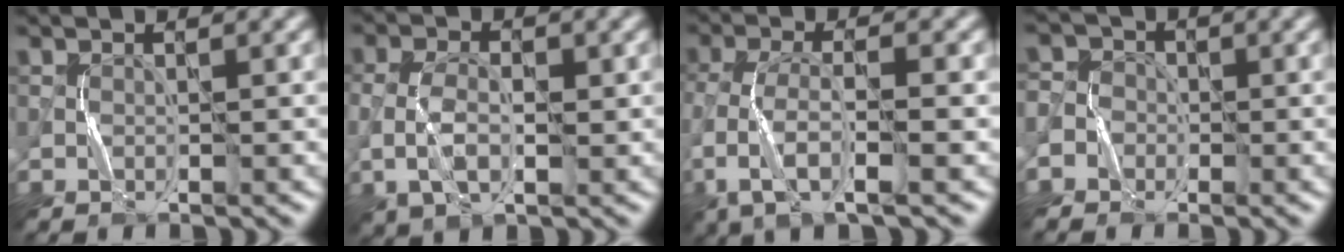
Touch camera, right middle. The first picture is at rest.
{"total": 4.2, "force": [-0.4, 2.5, 3.3], "torque": [-0.075, -0.003, -0.010]}
{"total": 5.0, "force": [-1.9, 1.7, 4.3], "torque": [-0.099, -0.006, -0.043]}
{"total": 3.6, "force": [-1.9, 3.0, 0.5], "torque": [0.004, 0.003, -0.049]}